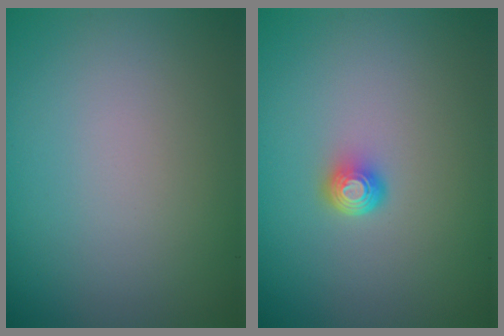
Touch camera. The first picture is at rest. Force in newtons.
{"total": 1.6, "press": 1.1, "slide": 1.1}